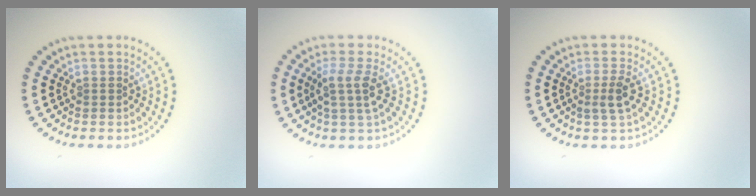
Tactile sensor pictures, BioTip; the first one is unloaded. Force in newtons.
{"total": 2.6, "press": 2.1, "slide": 1.6}
{"total": 1.8, "press": 1.5, "slide": 1.1}